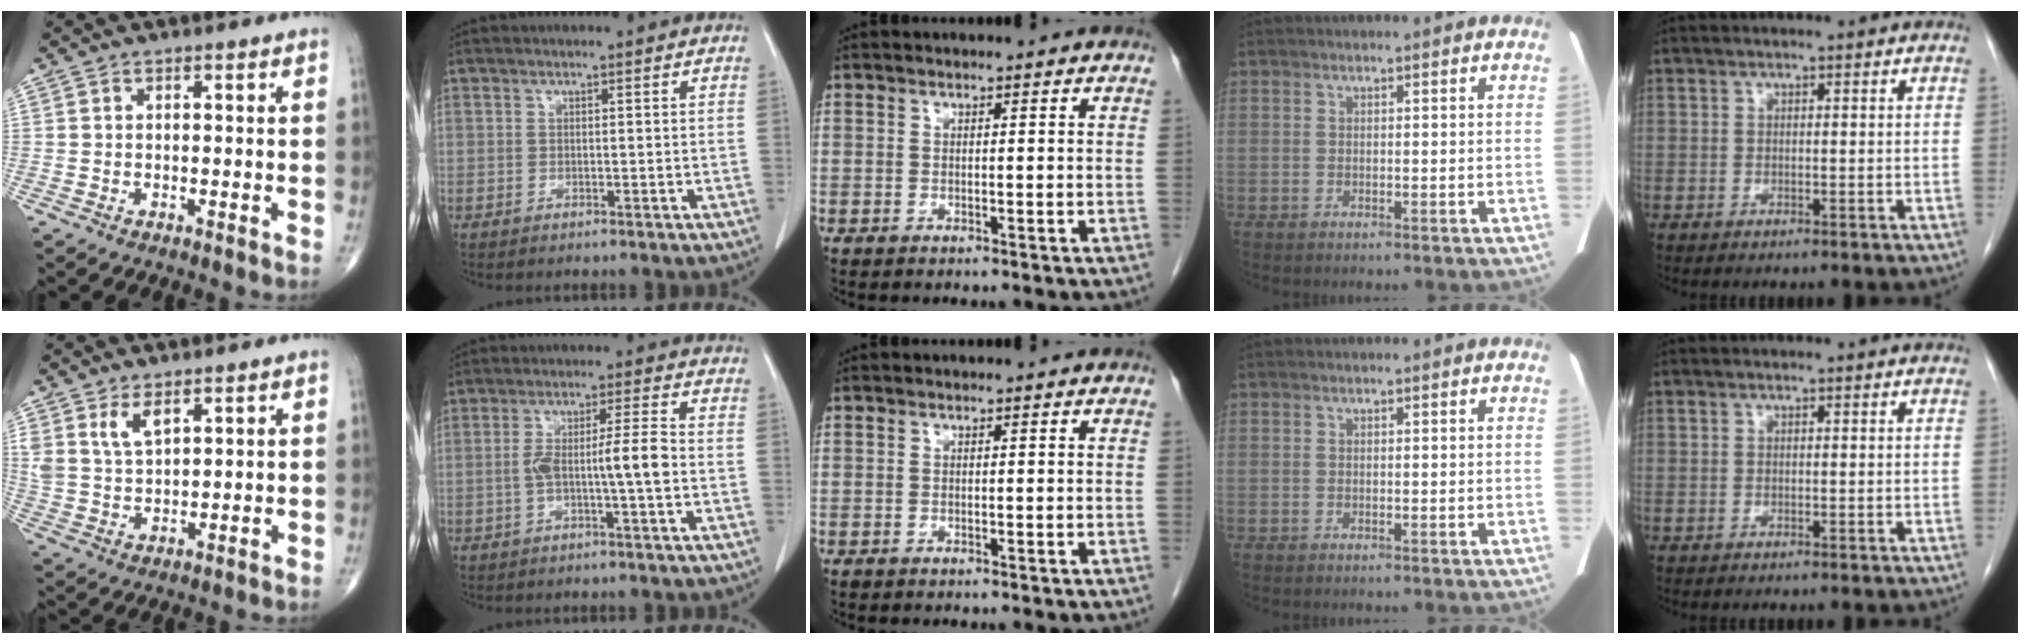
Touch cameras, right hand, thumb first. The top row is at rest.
{"thumb": {"total": 5.1, "force": [3.1, 2.4, 3.4], "torque": [-0.057, -0.016, 0.066]}, "index": {"total": 6.2, "force": [-1.3, -0.1, 6.1], "torque": [-0.113, 0.013, -0.020]}}